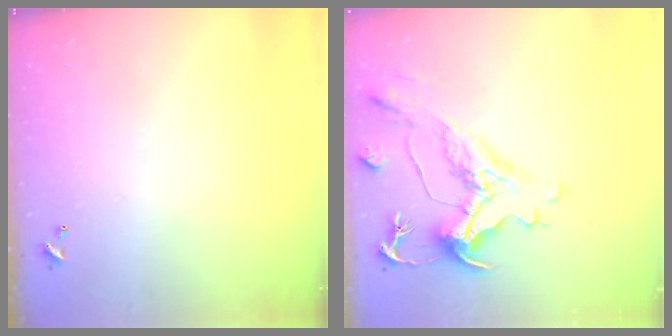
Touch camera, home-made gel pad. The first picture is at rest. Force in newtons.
{"total": 1.6, "press": 0.6, "slide": 1.5}